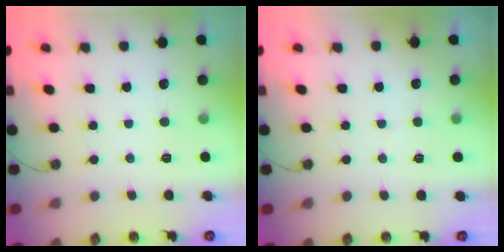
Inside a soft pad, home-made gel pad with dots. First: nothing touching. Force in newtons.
{"total": 1.8, "press": 1.8, "slide": 0.1}